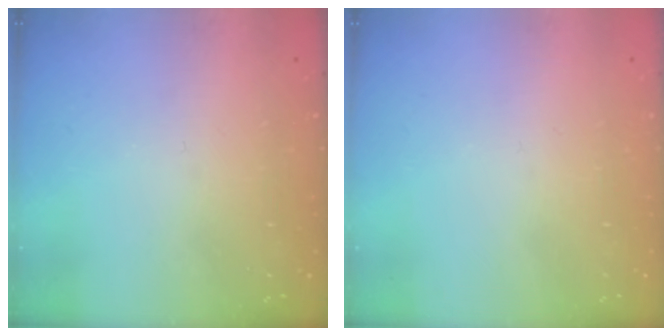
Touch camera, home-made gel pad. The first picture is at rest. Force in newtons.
{"total": 1.8, "press": 1.8, "slide": 0.1}